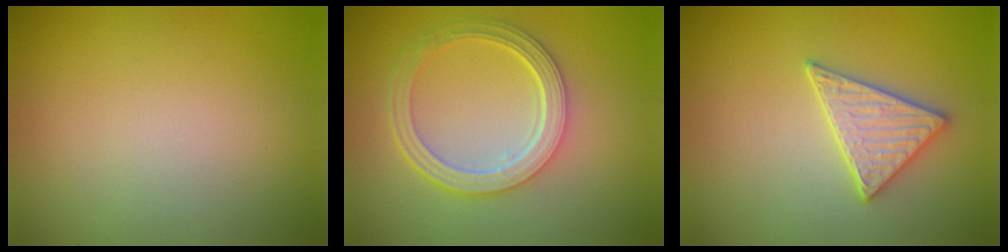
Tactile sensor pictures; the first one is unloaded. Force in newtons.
{"total": 5.0, "press": 3.8, "slide": 3.3}
{"total": 3.0, "press": 2.9, "slide": 0.7}